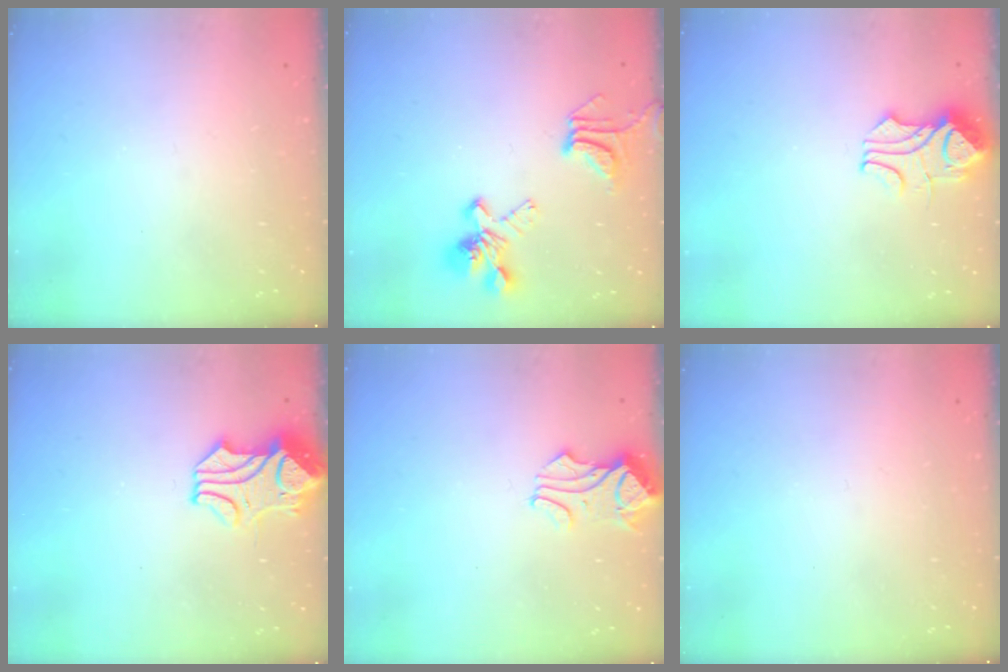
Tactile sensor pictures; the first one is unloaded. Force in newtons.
{"total": 7.1, "press": 6.8, "slide": 2.1}
{"total": 3.7, "press": 3.6, "slide": 0.9}
{"total": 1.6, "press": 1.3, "slide": 0.9}
{"total": 0.6, "press": 0.2, "slide": 0.6}
{"total": 0.0}